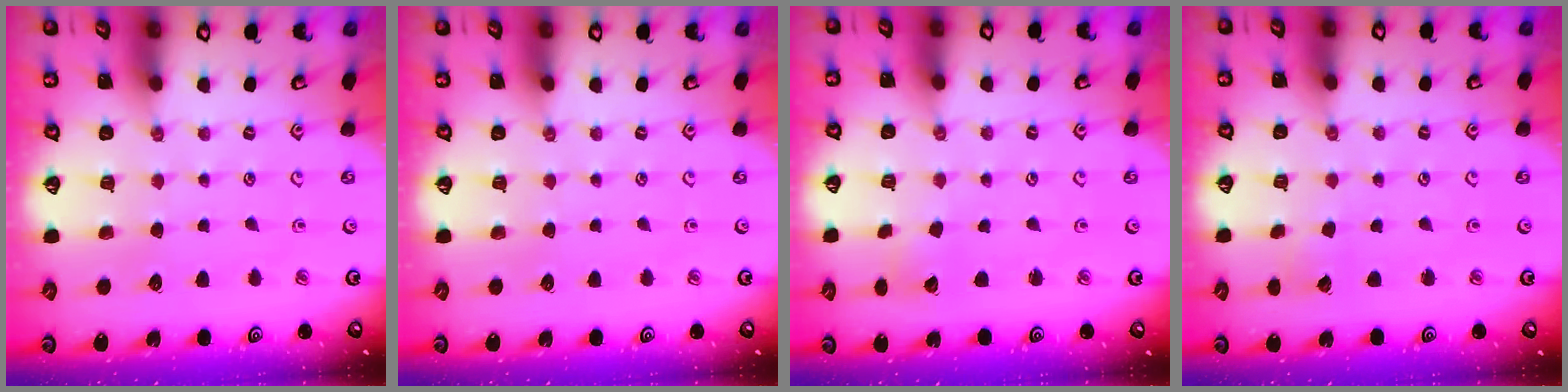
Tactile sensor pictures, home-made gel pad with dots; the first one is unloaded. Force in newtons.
{"total": 0.0}
{"total": 2.4, "press": 2.4, "slide": 0.2}
{"total": 2.0, "press": 2.0, "slide": 0.1}